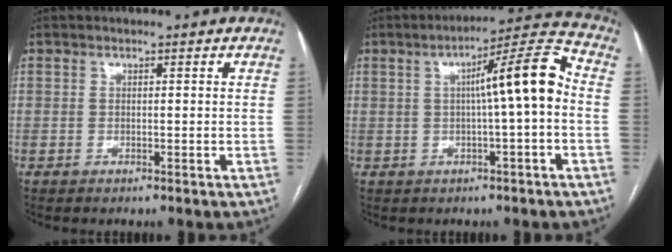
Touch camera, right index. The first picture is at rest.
{"total": 10.0, "force": [0.2, 0.3, 10.0], "torque": [-0.145, 0.029, 0.001]}